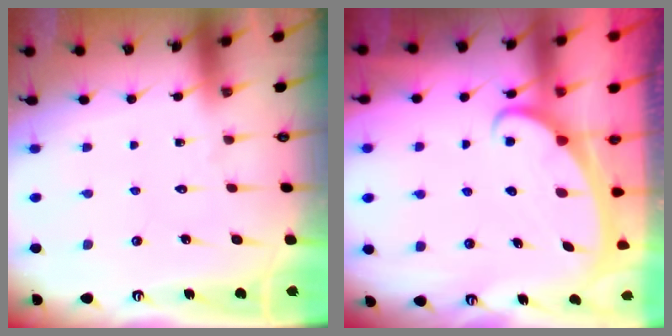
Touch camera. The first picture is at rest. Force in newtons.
{"total": 2.3, "press": 2.3, "slide": 0.3}